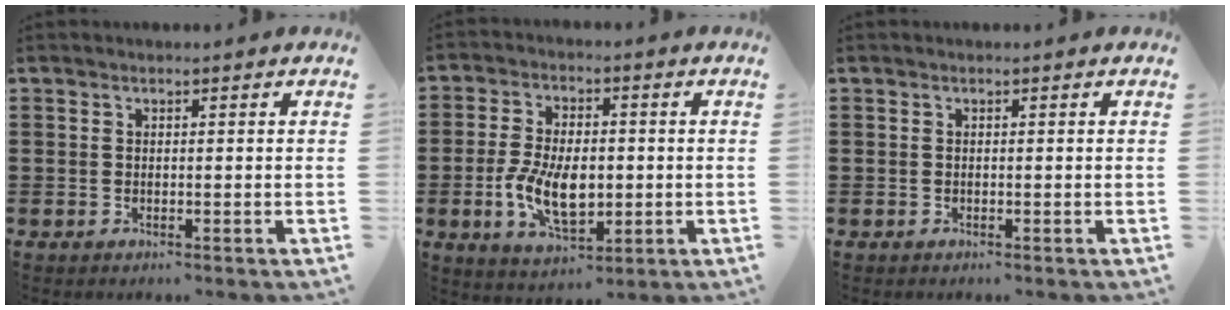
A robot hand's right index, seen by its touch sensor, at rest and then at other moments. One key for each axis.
{"total": 9.3, "fx": -1.4, "fy": 5.3, "fz": 7.5, "tx": -0.157, "ty": 0.001, "tz": -0.031}
{"total": 0.0}